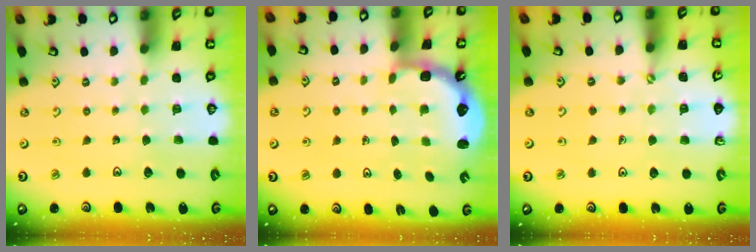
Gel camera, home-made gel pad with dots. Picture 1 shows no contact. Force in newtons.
{"total": 2.5, "press": 2.1, "slide": 1.3}
{"total": 1.6, "press": 1.6, "slide": 0.5}